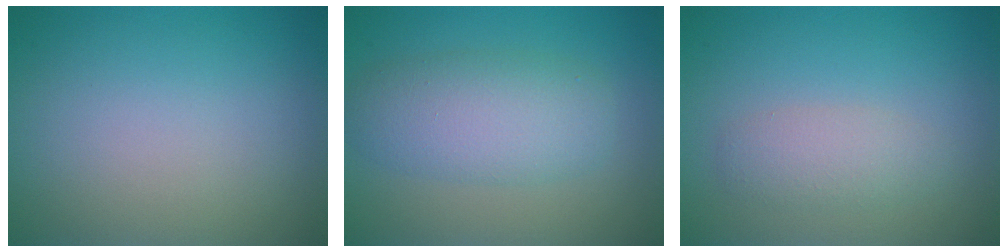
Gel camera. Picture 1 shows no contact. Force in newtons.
{"total": 5.0, "press": 5.0, "slide": 0.2}
{"total": 2.3, "press": 2.3, "slide": 0.1}